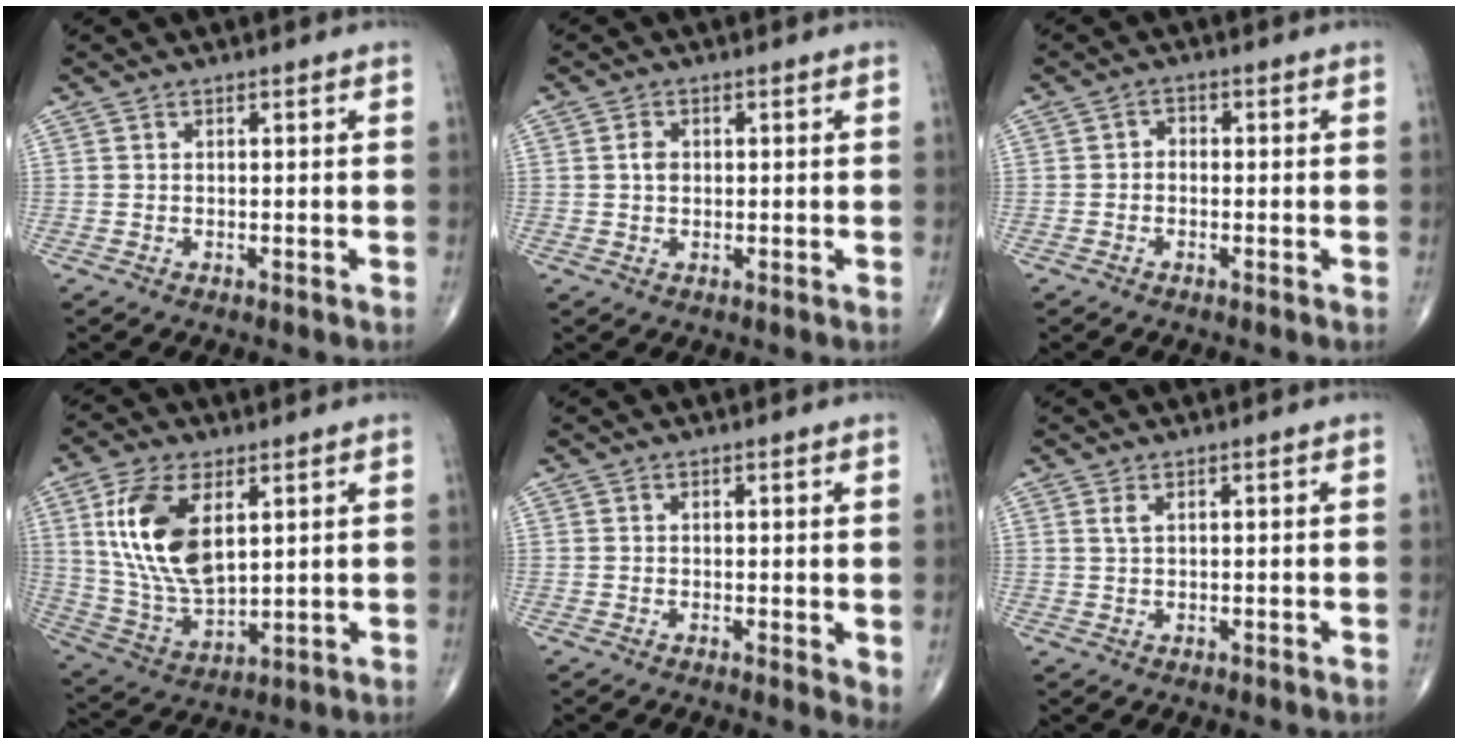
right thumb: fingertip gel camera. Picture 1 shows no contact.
{"total": 2.2, "force": [0.2, 1.7, 1.4], "torque": [-0.019, 0.002, 0.003]}
{"total": 1.7, "force": [-0.4, 1.3, 1.0], "torque": [-0.002, 0.007, -0.015]}
{"total": 16.1, "force": [4.9, 8.2, 12.9], "torque": [-0.250, -0.020, 0.104]}
{"total": 2.6, "force": [0.4, 1.0, 2.4], "torque": [-0.035, -0.011, 0.004]}
{"total": 1.1, "force": [0.6, 0.3, 0.9], "torque": [-0.020, 0.005, 0.013]}